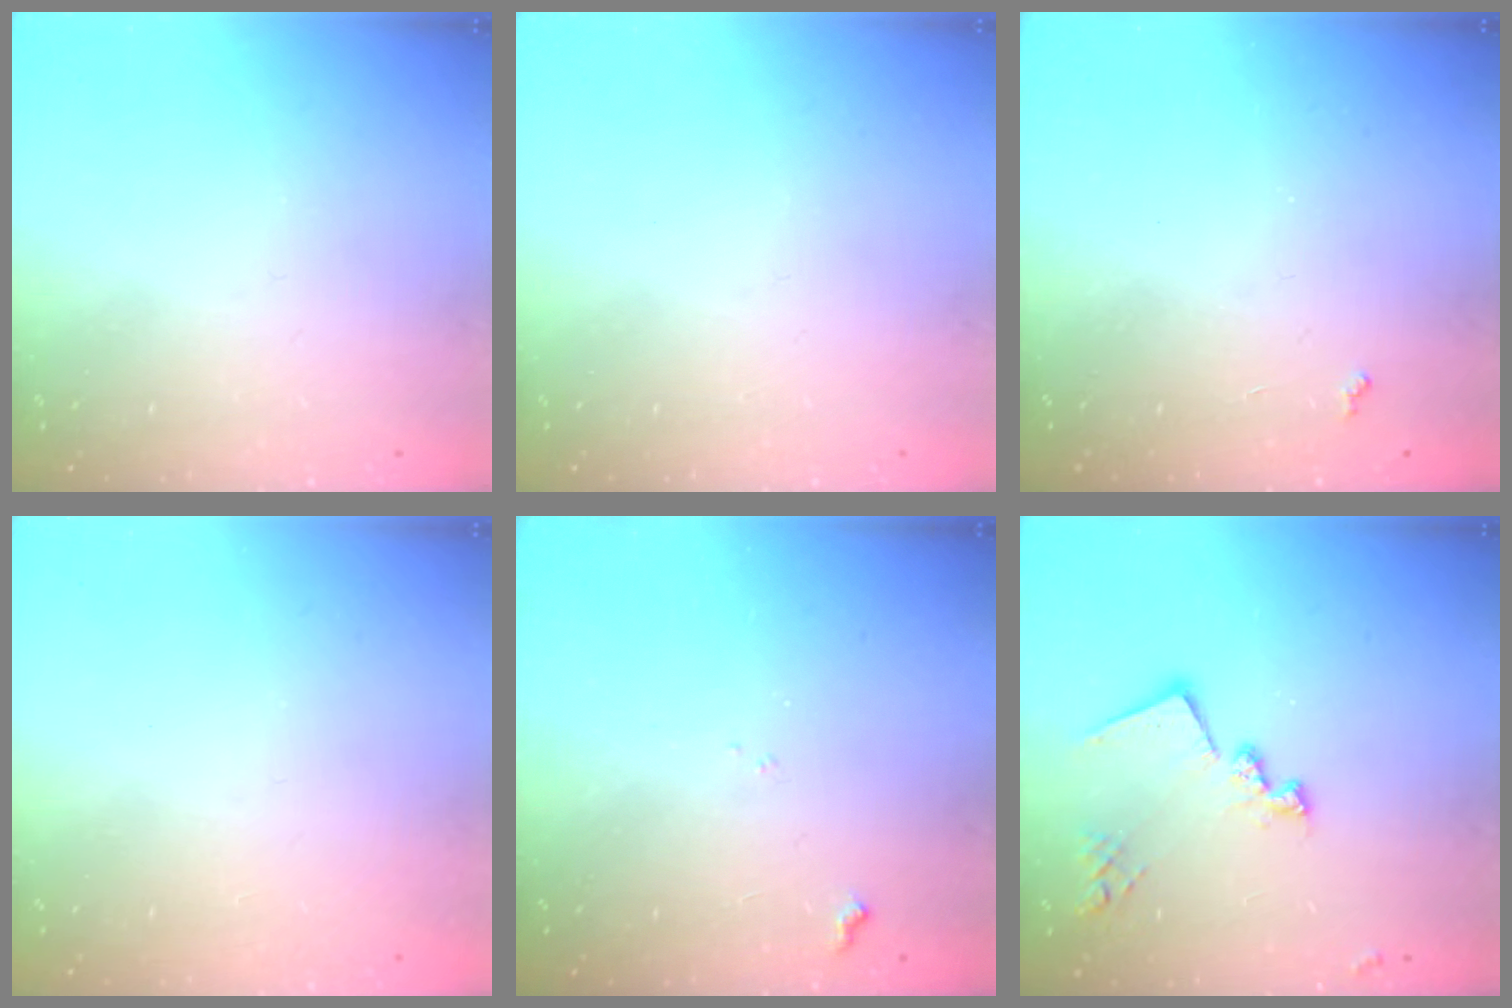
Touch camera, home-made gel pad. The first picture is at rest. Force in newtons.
{"total": 0.0}
{"total": 2.7, "press": 2.6, "slide": 0.4}
{"total": 0.9, "press": 0.9, "slide": 0.1}
{"total": 6.2, "press": 6.2, "slide": 0.6}
{"total": 14.3, "press": 14.3, "slide": 1.1}